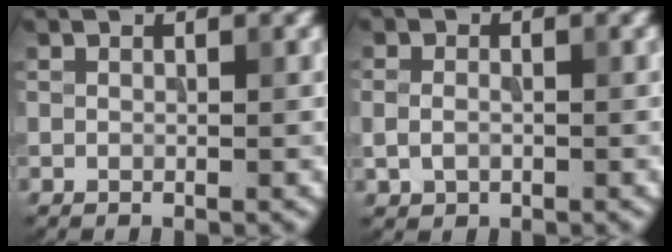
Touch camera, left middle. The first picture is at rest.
{"total": 1.8, "force": [-0.3, 1.4, 1.2], "torque": [-0.025, 0.000, -0.005]}